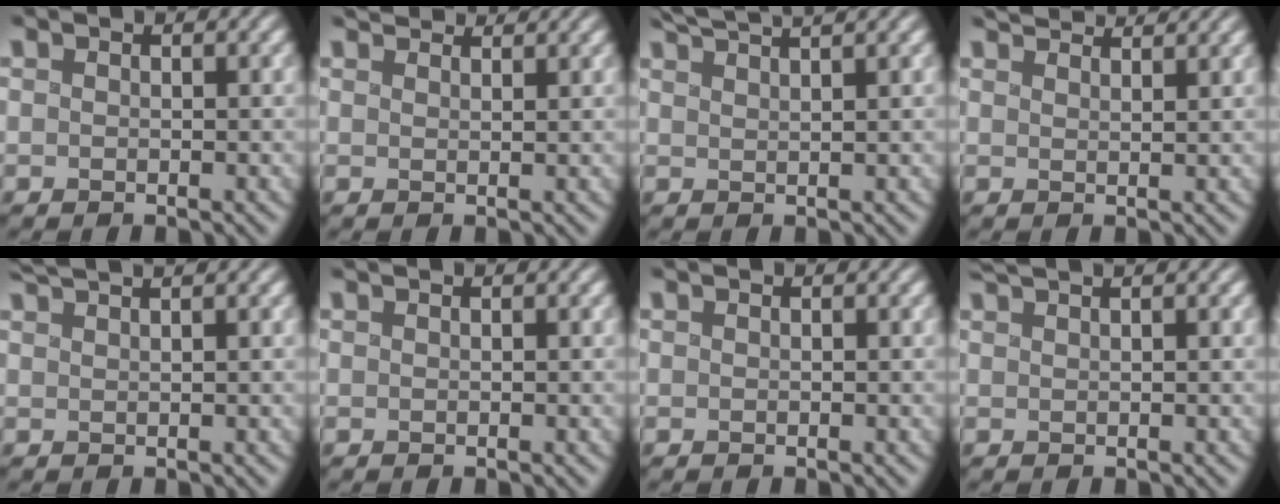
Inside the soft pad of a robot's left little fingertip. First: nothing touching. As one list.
[{"total": 3.0, "force": [2.8, 0.5, 0.8], "torque": [-0.027, 0.008, 0.051]}, {"total": 3.6, "force": [3.3, -0.2, 1.4], "torque": [-0.031, 0.017, 0.056]}, {"total": 3.3, "force": [3.2, 0.1, 0.9], "torque": [-0.027, 0.013, 0.047]}, {"total": 2.1, "force": [1.9, -0.5, 0.6], "torque": [-0.015, 0.016, 0.040]}, {"total": 0.0}, {"total": 0.0}, {"total": 1.7, "force": [1.6, -0.3, 0.5], "torque": [-0.015, 0.015, 0.033]}]